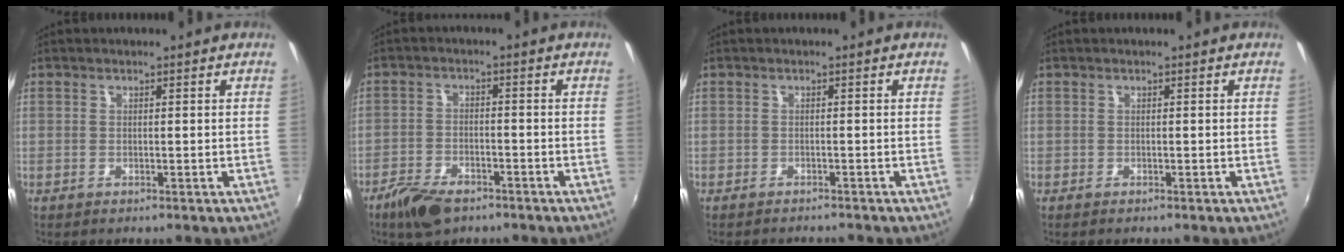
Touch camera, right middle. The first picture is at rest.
{"total": 5.0, "force": [-4.1, 1.8, 2.3], "torque": [-0.066, -0.005, -0.077]}
{"total": 2.6, "force": [-2.5, 0.5, 0.6], "torque": [-0.020, -0.012, -0.039]}
{"total": 0.0}